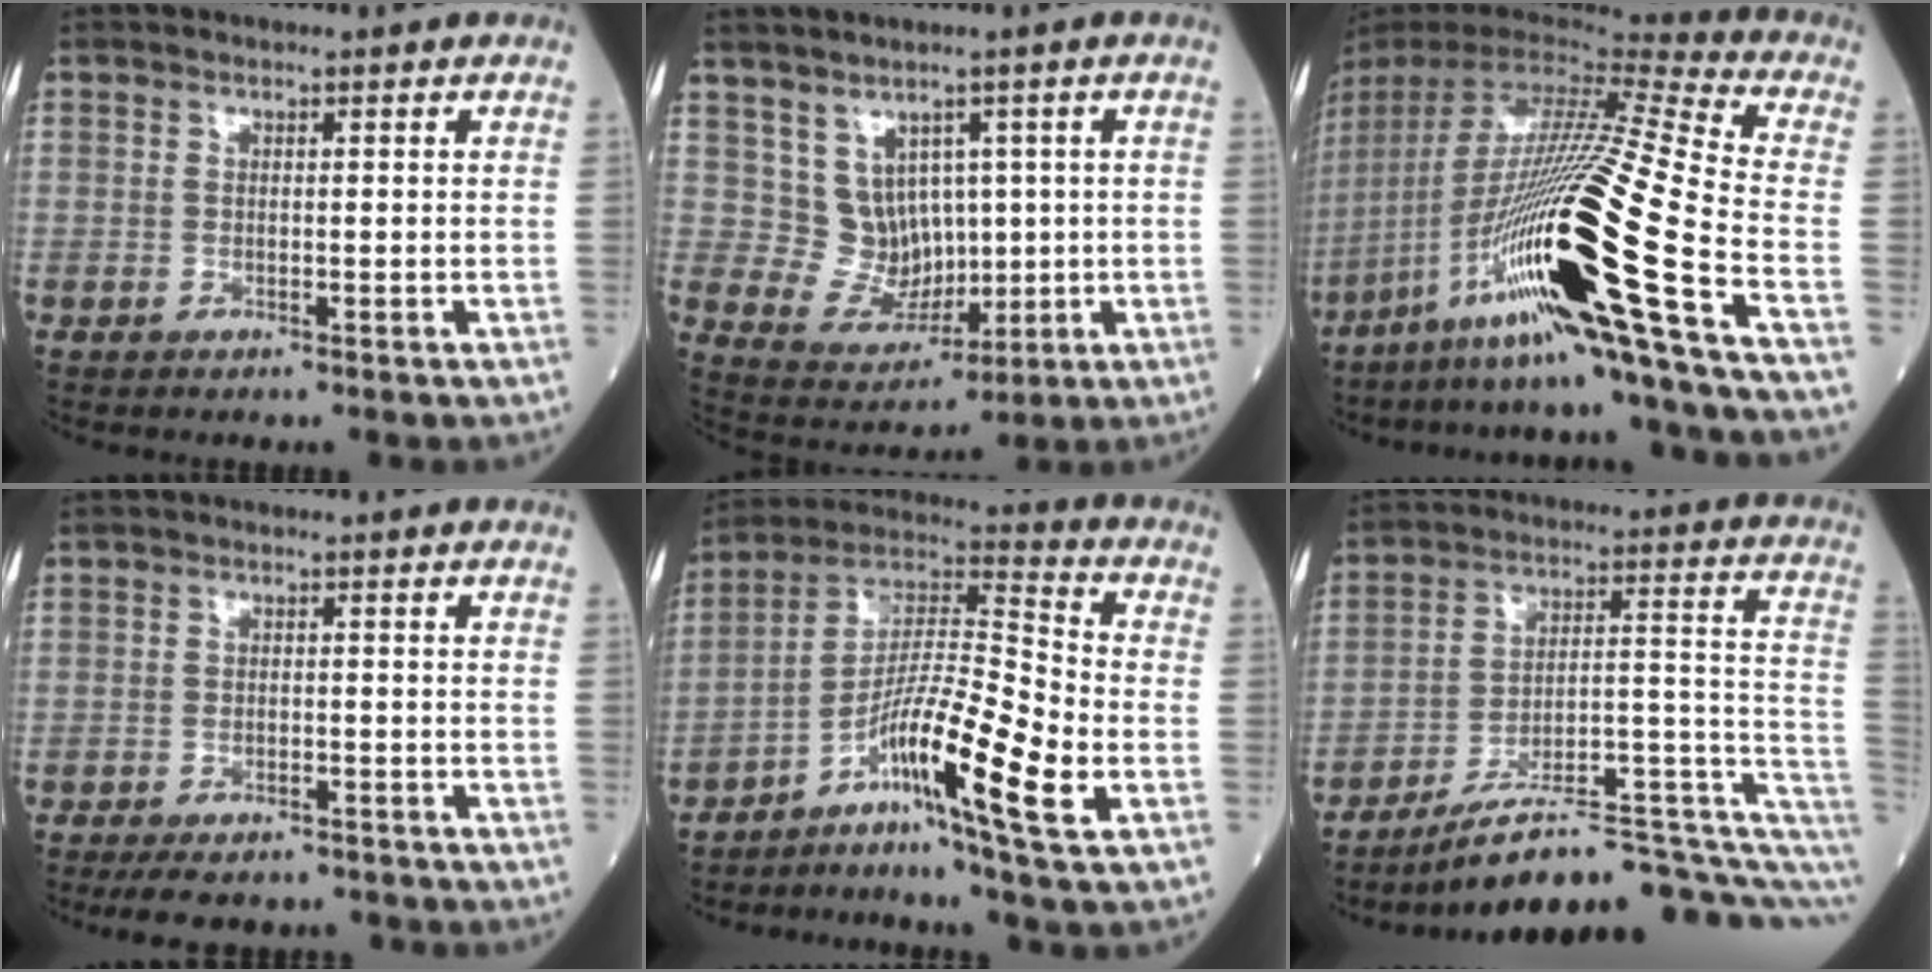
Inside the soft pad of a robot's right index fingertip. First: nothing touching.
{"total": 6.6, "force": [1.7, 5.8, 2.6], "torque": [-0.044, 0.009, 0.053]}
{"total": 29.4, "force": [-11.3, -0.1, 27.2], "torque": [-0.500, -0.045, -0.210]}
{"total": 7.9, "force": [-7.2, 2.2, 2.5], "torque": [-0.032, -0.003, -0.100]}
{"total": 14.0, "force": [-5.8, -0.2, 12.8], "torque": [-0.237, -0.004, -0.114]}
{"total": 18.0, "force": [-11.0, 3.2, 13.9], "torque": [-0.143, 0.065, -0.165]}